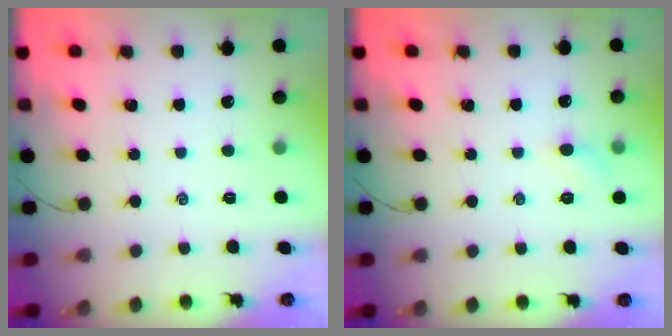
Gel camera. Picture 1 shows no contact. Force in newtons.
{"total": 4.0, "press": 3.8, "slide": 1.4}